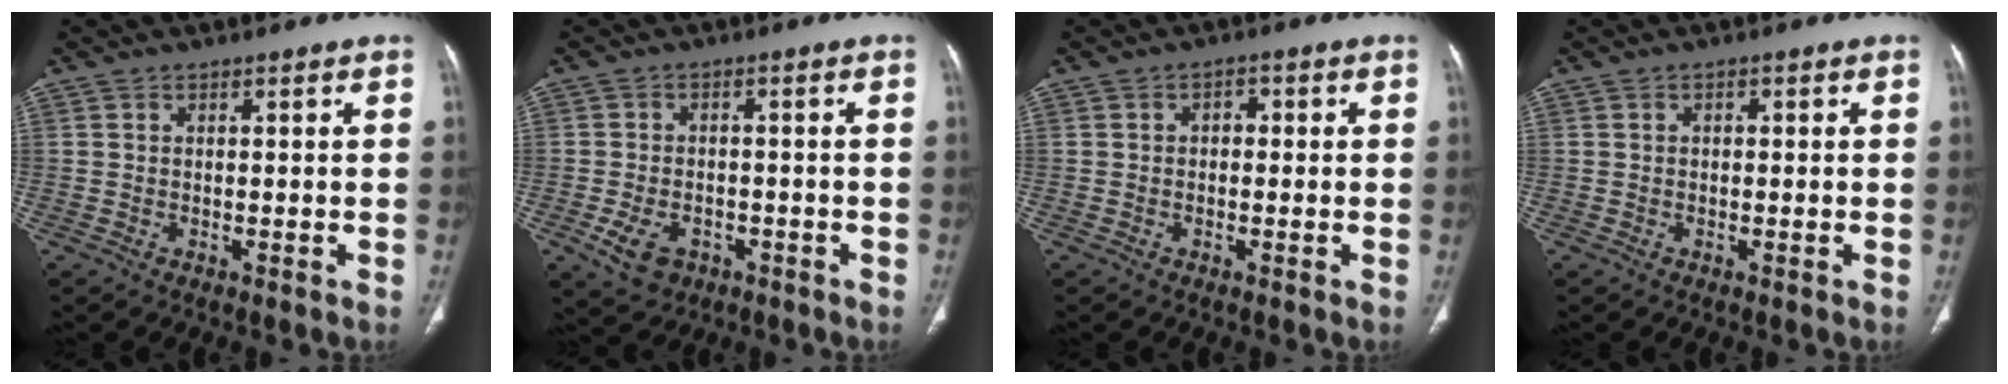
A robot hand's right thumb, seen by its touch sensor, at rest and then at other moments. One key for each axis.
{"total": 6.2, "fx": -2.7, "fy": 4.4, "fz": 3.4, "tx": -0.060, "ty": 0.013, "tz": -0.037}
{"total": 2.0, "fx": 0.0, "fy": 1.4, "fz": 1.4, "tx": -0.009, "ty": 0.006, "tz": -0.006}
{"total": 0.8, "fx": 0.1, "fy": 0.5, "fz": 0.6, "tx": -0.005, "ty": 0.002, "tz": -0.001}